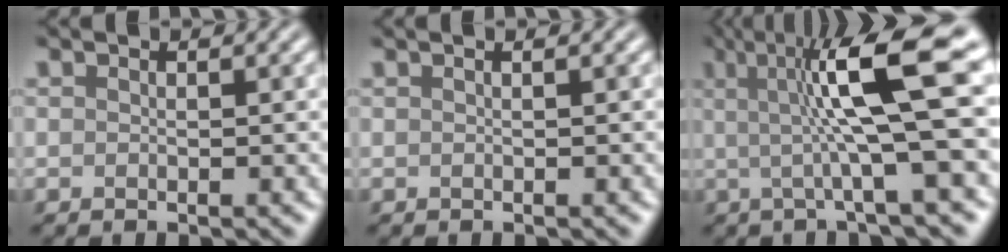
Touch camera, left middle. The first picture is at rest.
{"total": 1.5, "force": [0.7, 0.7, 1.1], "torque": [-0.004, -0.002, -0.012]}
{"total": 10.3, "force": [1.6, 2.0, 10.0], "torque": [-0.137, 0.009, 0.021]}